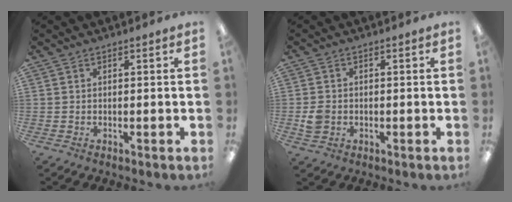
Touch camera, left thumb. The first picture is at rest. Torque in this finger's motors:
{"motor_torque": [-0.25, 0.34, -0.16, 0.08, 0.03]}